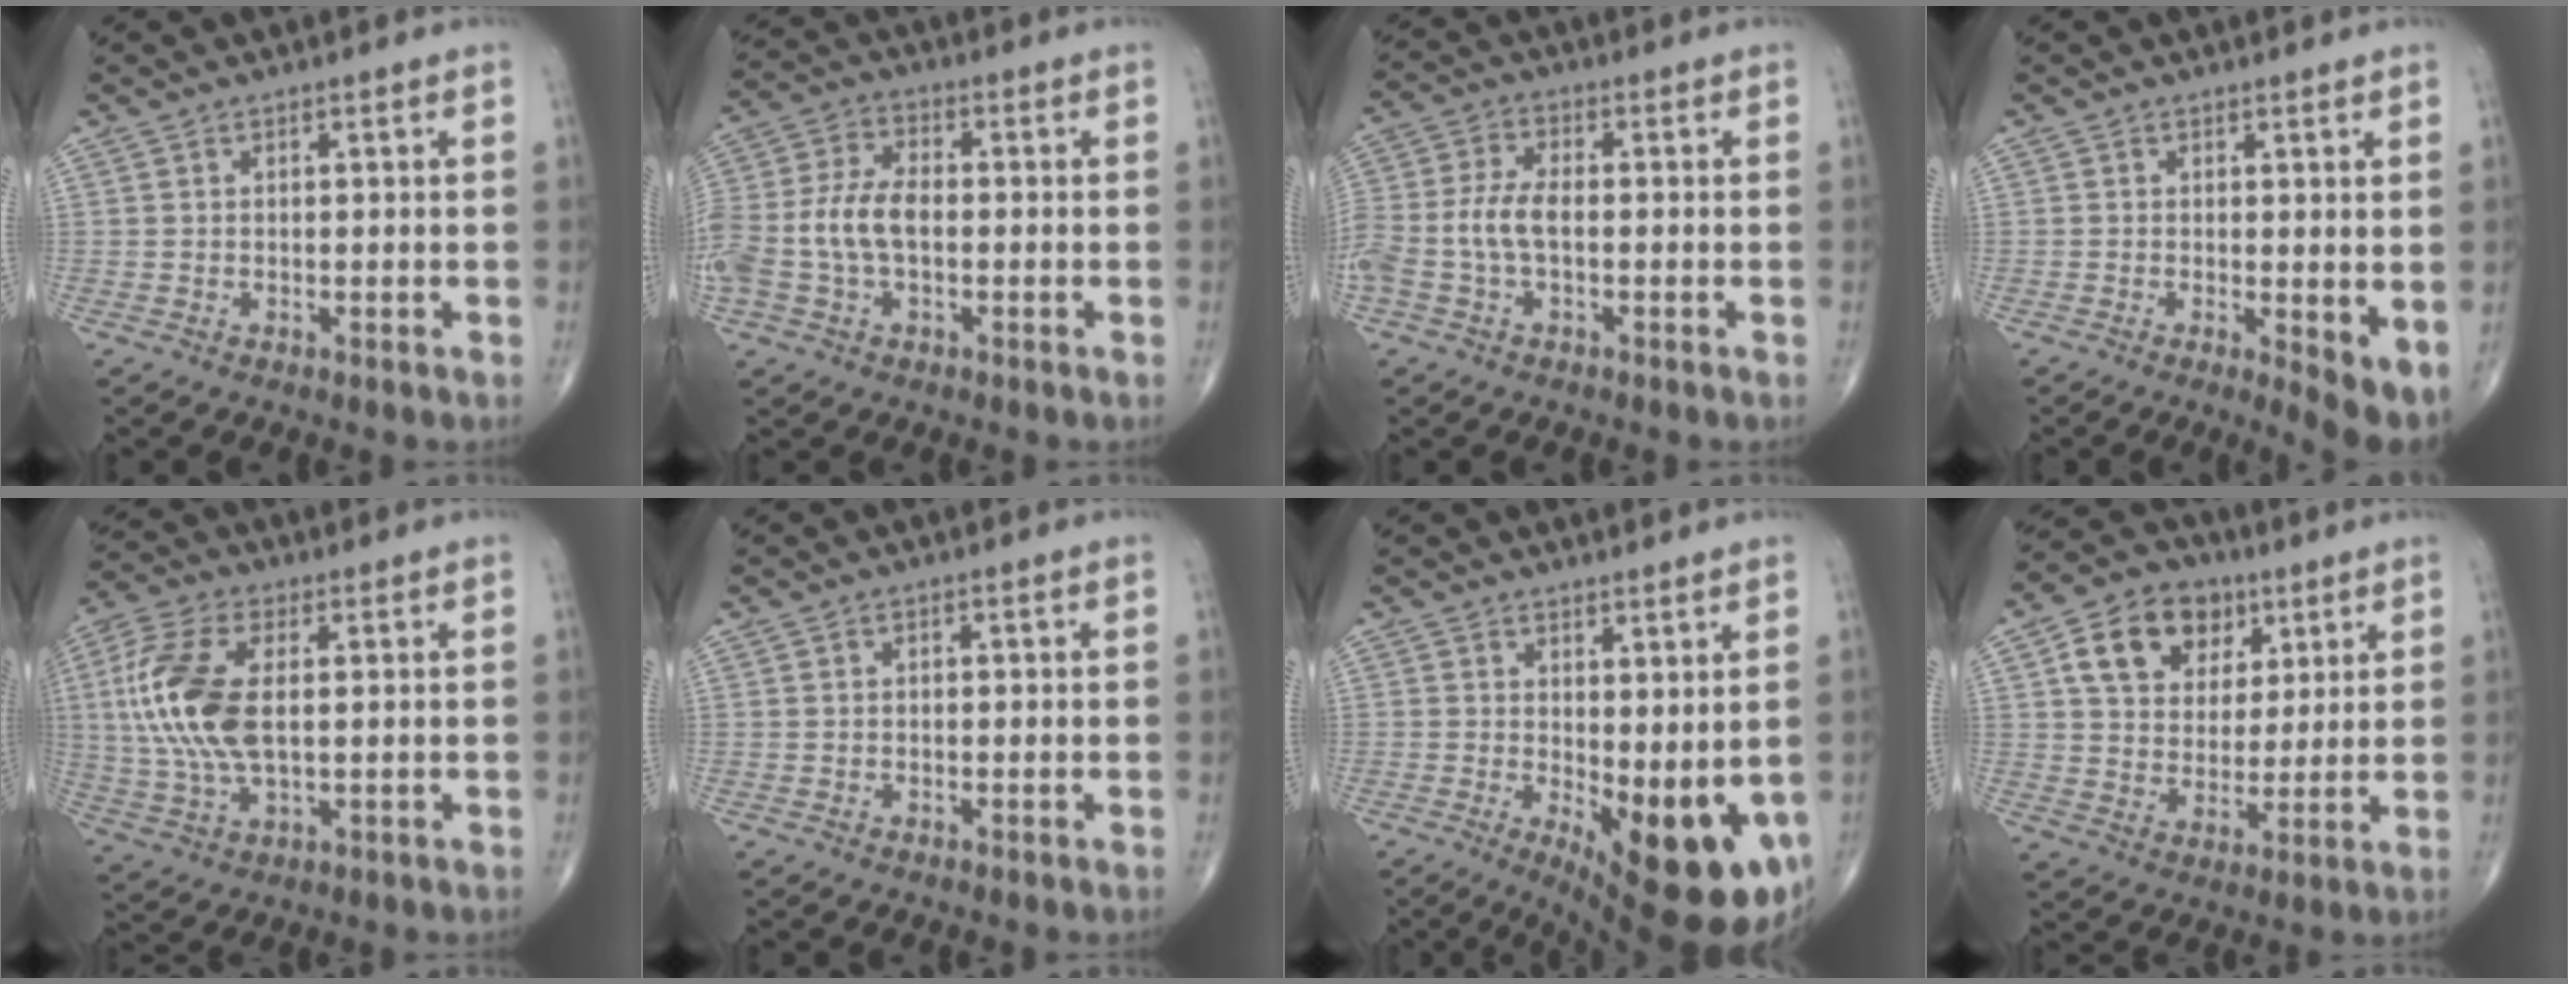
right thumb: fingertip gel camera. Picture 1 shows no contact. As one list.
[{"total": 12.7, "force": [-1.7, 7.5, 10.1], "torque": [-0.235, 0.027, -0.033]}, {"total": 8.6, "force": [-1.5, 4.4, 7.2], "torque": [-0.177, 0.022, -0.033]}, {"total": 4.9, "force": [-0.4, 1.5, 4.7], "torque": [-0.067, -0.015, -0.006]}, {"total": 15.4, "force": [1.6, 7.8, 13.2], "torque": [-0.298, 0.003, 0.032]}, {"total": 0.0}, {"total": 13.7, "force": [-2.2, 4.9, 12.5], "torque": [-0.166, -0.030, -0.014]}, {"total": 13.7, "force": [5.6, 10.2, 7.2], "torque": [-0.091, -0.009, 0.094]}]